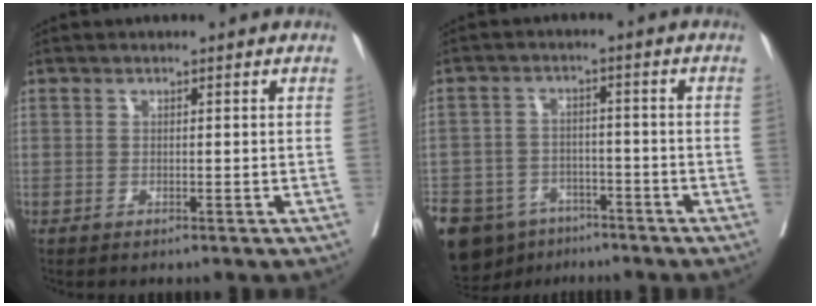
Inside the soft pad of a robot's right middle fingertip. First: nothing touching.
{"total": 19.2, "force": [-12.0, 12.5, 8.1], "torque": [-0.244, -0.017, -0.178]}